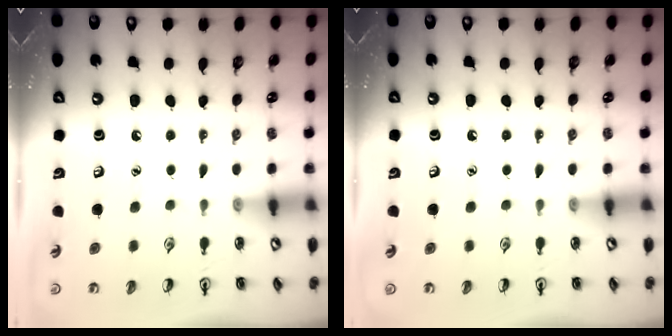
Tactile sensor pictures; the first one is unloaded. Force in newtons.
{"total": 0.0}